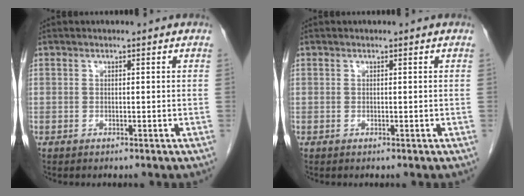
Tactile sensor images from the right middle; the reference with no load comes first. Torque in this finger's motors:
{"motor_torque": [0.36, -0.16, 0.03, -0.01]}